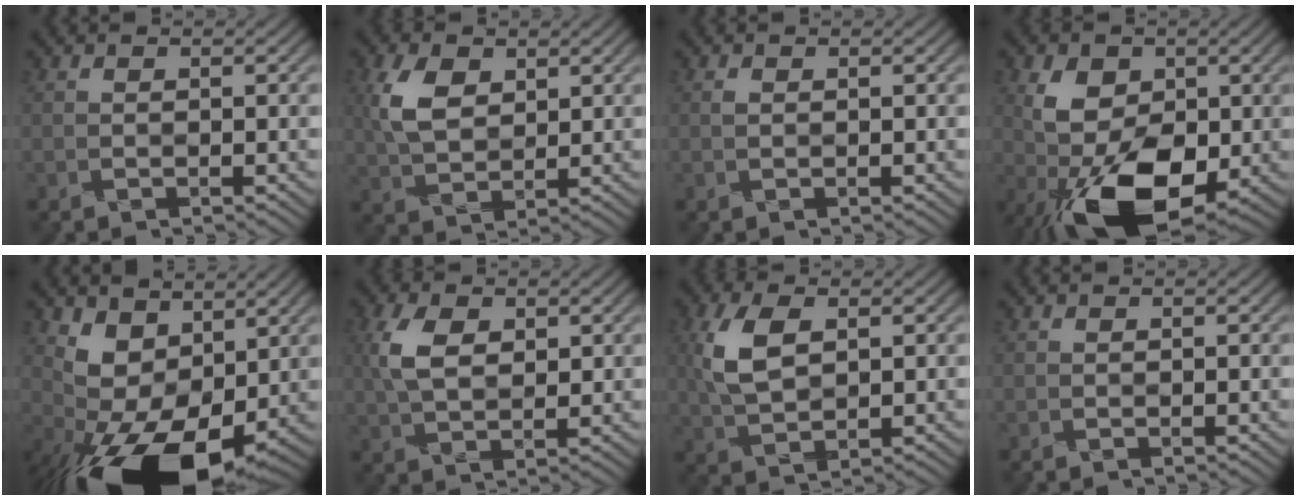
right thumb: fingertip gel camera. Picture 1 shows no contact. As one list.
[{"total": 6.7, "force": [2.1, 4.3, 4.6], "torque": [-0.111, 0.006, 0.038]}, {"total": 0.7, "force": [0.1, 0.4, 0.5], "torque": [-0.011, 0.000, 0.000]}, {"total": 12.3, "force": [-2.4, 7.1, 9.7], "torque": [-0.175, 0.004, -0.058]}, {"total": 11.5, "force": [-0.7, 6.6, 9.4], "torque": [-0.163, -0.008, -0.014]}, {"total": 6.6, "force": [1.6, 4.1, 4.9], "torque": [-0.111, 0.006, 0.028]}, {"total": 7.1, "force": [1.3, 3.9, 5.8], "torque": [-0.137, 0.008, 0.021]}, {"total": 0.0}]